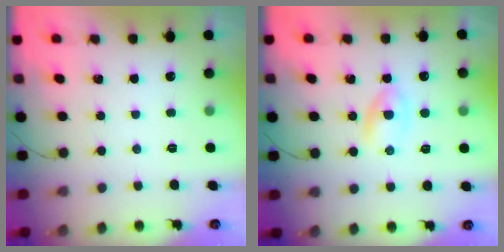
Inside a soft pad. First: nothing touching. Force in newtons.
{"total": 2.3, "press": 2.1, "slide": 1.0}